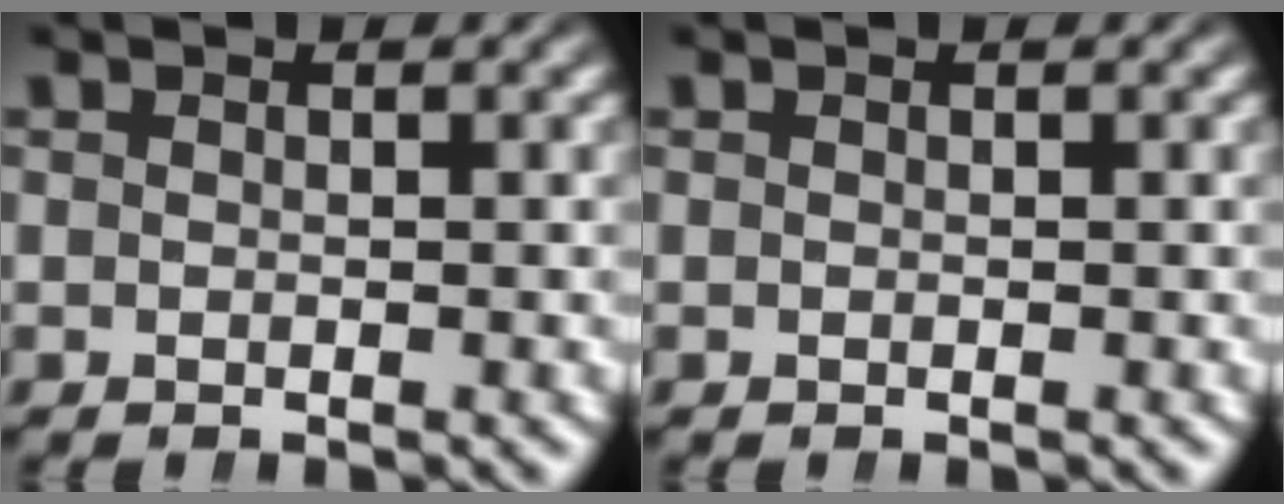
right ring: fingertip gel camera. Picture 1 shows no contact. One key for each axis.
{"total": 0.0}